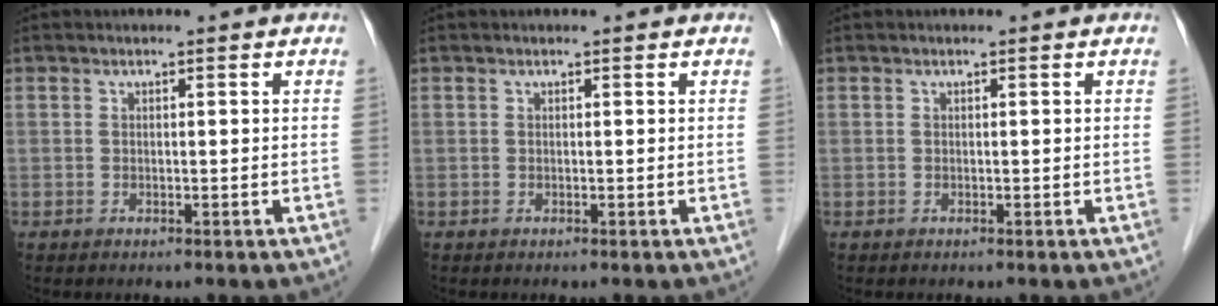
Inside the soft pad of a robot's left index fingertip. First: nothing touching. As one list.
[{"total": 0.0}, {"total": 0.0}]